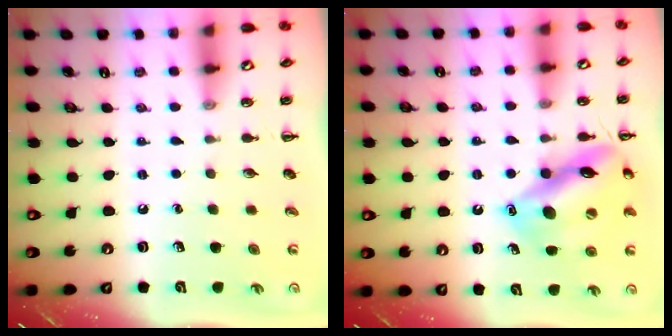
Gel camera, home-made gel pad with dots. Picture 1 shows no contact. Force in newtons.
{"total": 15.7, "press": 15.6, "slide": 2.0}